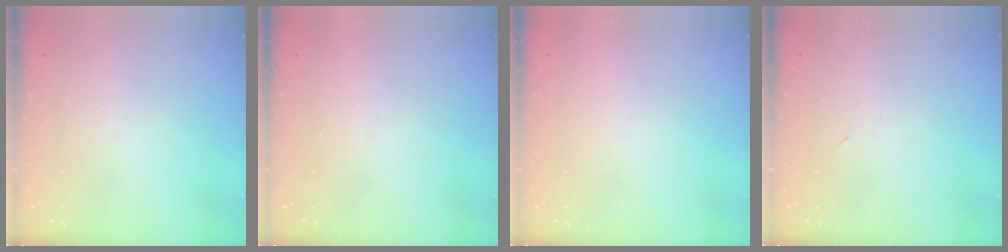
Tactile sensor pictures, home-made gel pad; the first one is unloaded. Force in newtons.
{"total": 1.7, "press": 1.7, "slide": 0.1}
{"total": 1.6, "press": 1.6, "slide": 0.1}
{"total": 2.9, "press": 2.9, "slide": 0.7}